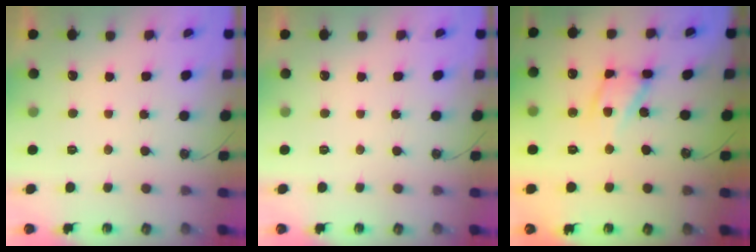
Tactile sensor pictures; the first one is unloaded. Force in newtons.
{"total": 0.0}
{"total": 13.4, "press": 13.4, "slide": 1.0}